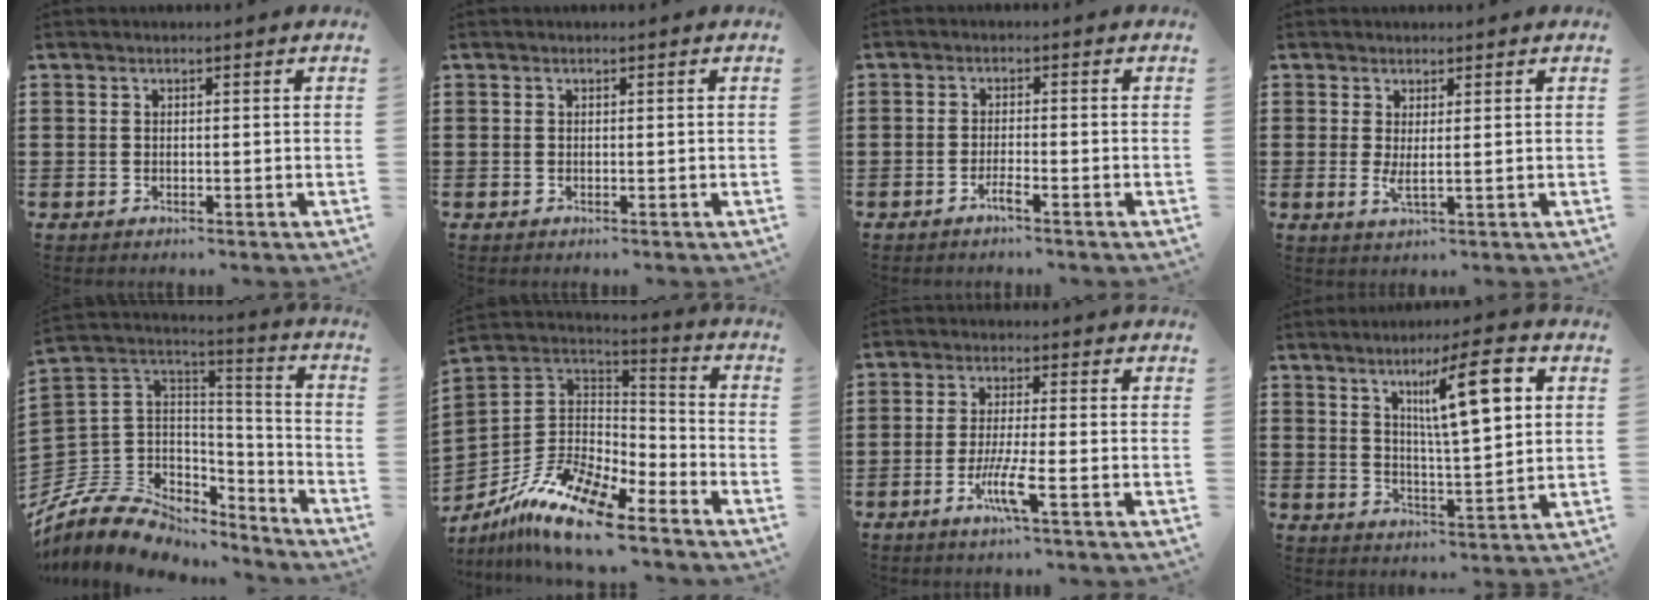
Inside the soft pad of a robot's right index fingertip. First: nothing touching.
{"total": 0.0}
{"total": 2.1, "force": [-1.4, 0.1, 1.6], "torque": [-0.035, -0.006, -0.028]}
{"total": 2.2, "force": [0.9, 0.0, 2.0], "torque": [-0.041, -0.006, 0.016]}
{"total": 9.2, "force": [-5.7, 6.8, 2.4], "torque": [-0.081, 0.000, -0.107]}
{"total": 14.0, "force": [-10.1, 4.5, 8.6], "torque": [-0.191, 0.026, -0.194]}
{"total": 5.9, "force": [-2.6, 0.3, 5.3], "torque": [-0.101, -0.014, -0.047]}
{"total": 10.7, "force": [4.3, 1.9, 9.6], "torque": [-0.161, -0.002, 0.064]}